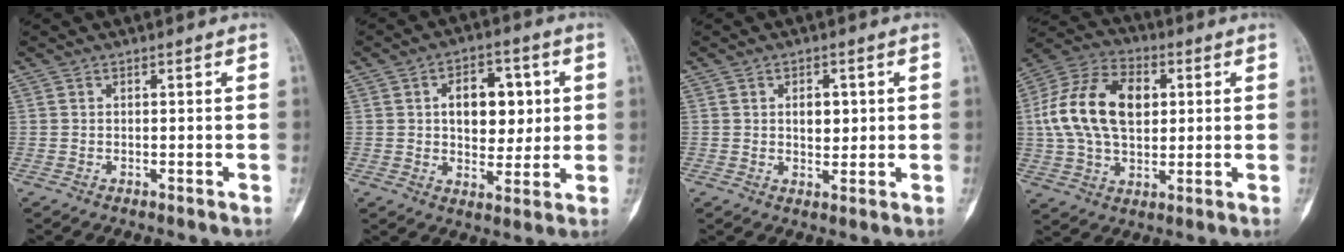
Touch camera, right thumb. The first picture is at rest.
{"total": 11.3, "force": [2.1, 7.3, 8.3], "torque": [-0.076, -0.001, 0.036]}
{"total": 4.1, "force": [0.9, 2.8, 2.9], "torque": [-0.024, -0.004, 0.015]}
{"total": 18.0, "force": [2.7, 11.6, 13.6], "torque": [-0.240, 0.016, 0.046]}